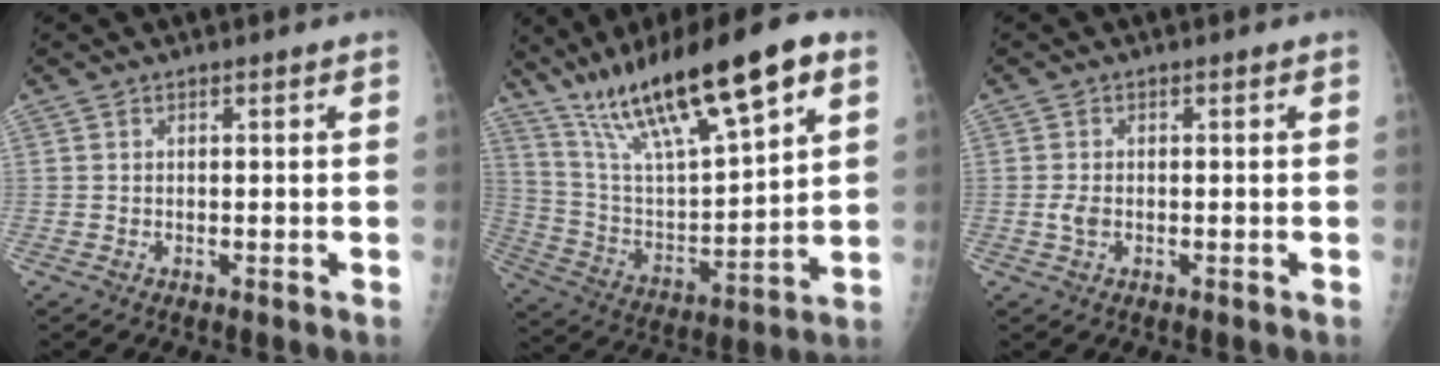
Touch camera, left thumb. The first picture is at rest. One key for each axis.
{"total": 24.6, "fx": 14.7, "fy": 5.8, "fz": 18.9, "tx": -0.314, "ty": -0.031, "tz": 0.266}
{"total": 1.8, "fx": -0.5, "fy": 1.2, "fz": 1.3, "tx": -0.027, "ty": 0.000, "tz": -0.010}